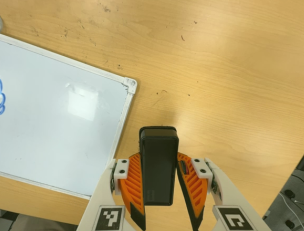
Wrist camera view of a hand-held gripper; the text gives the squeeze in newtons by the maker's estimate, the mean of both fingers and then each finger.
{"total": 6.3, "left": 4.8, "right": 7.8}